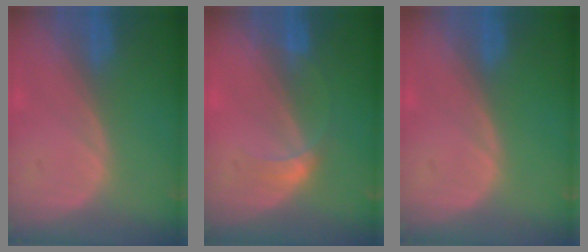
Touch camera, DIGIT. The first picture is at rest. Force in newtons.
{"total": 2.5, "press": 2.5, "slide": 0.1}
{"total": 0.0}